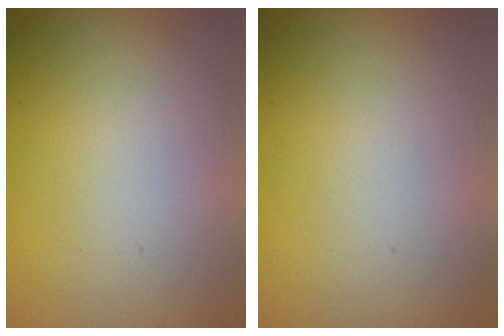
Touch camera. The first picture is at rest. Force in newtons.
{"total": 0.0}